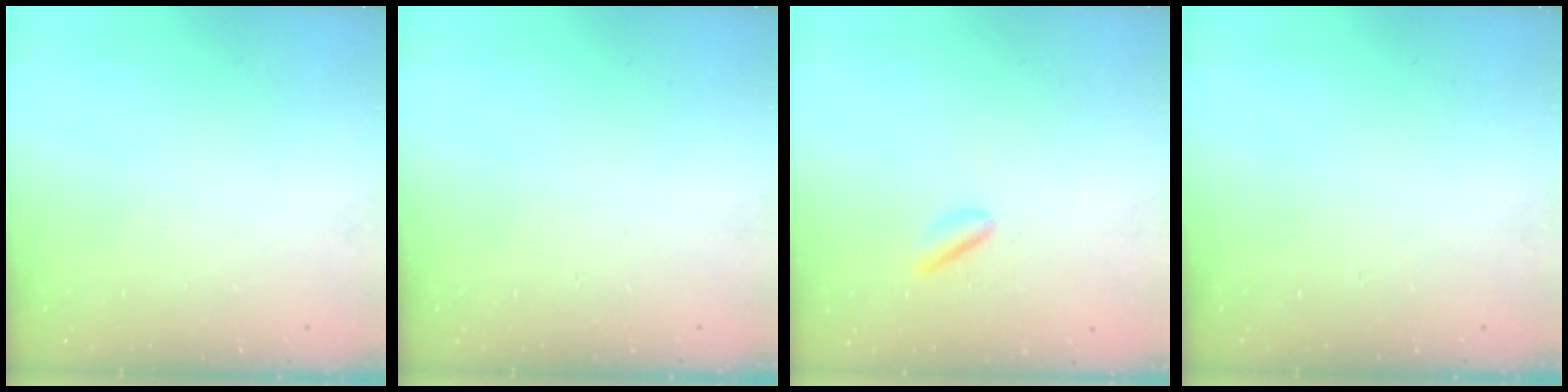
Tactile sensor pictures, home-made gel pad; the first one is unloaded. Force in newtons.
{"total": 0.0}
{"total": 2.2, "press": 2.1, "slide": 0.5}
{"total": 0.0}